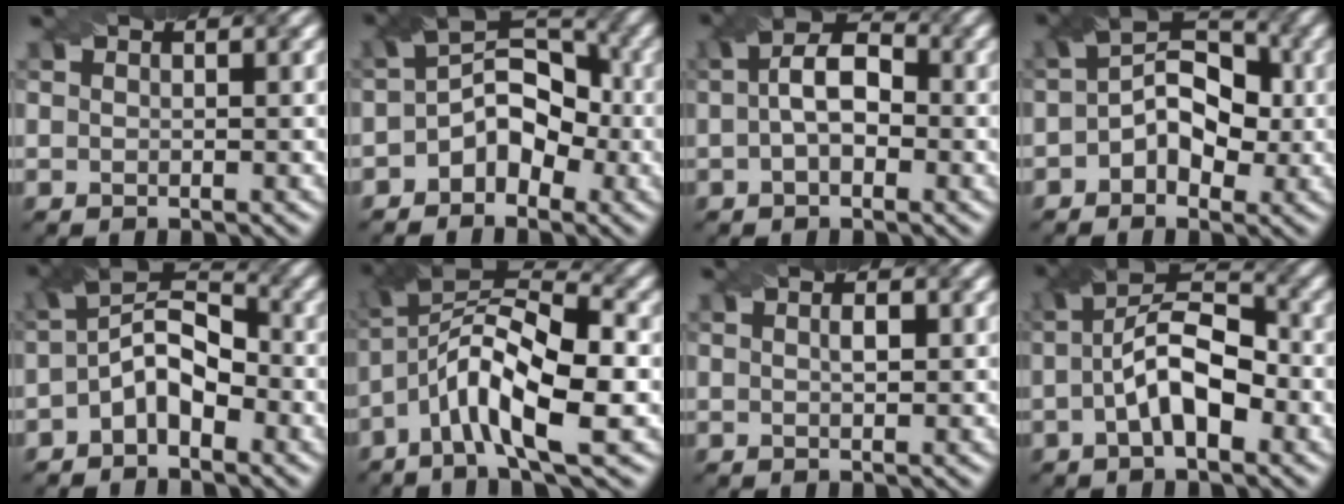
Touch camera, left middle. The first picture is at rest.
{"total": 5.1, "force": [-1.6, 3.6, 3.2], "torque": [-0.036, 0.010, -0.035]}
{"total": 4.5, "force": [0.0, 2.6, 3.7], "torque": [-0.060, 0.009, -0.006]}
{"total": 5.6, "force": [-0.5, 3.7, 4.1], "torque": [-0.054, 0.013, -0.016]}
{"total": 5.4, "force": [-1.5, 3.1, 4.1], "torque": [-0.071, 0.014, -0.036]}
{"total": 9.7, "force": [-3.1, 2.8, 8.7], "torque": [-0.155, 0.020, -0.067]}
{"total": 1.0, "force": [0.1, 0.3, 1.0], "torque": [-0.014, -0.001, 0.006]}
{"total": 6.9, "force": [-1.3, 3.1, 6.0], "torque": [-0.105, 0.014, -0.028]}